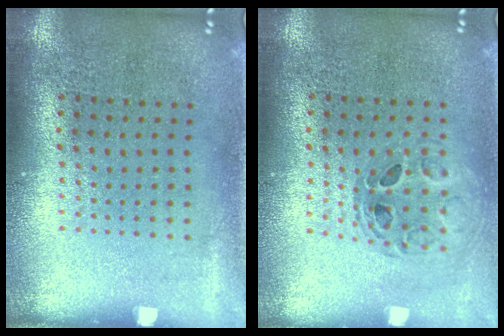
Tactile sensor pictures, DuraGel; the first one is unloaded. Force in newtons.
{"total": 0.8, "press": 0.7, "slide": 0.2}